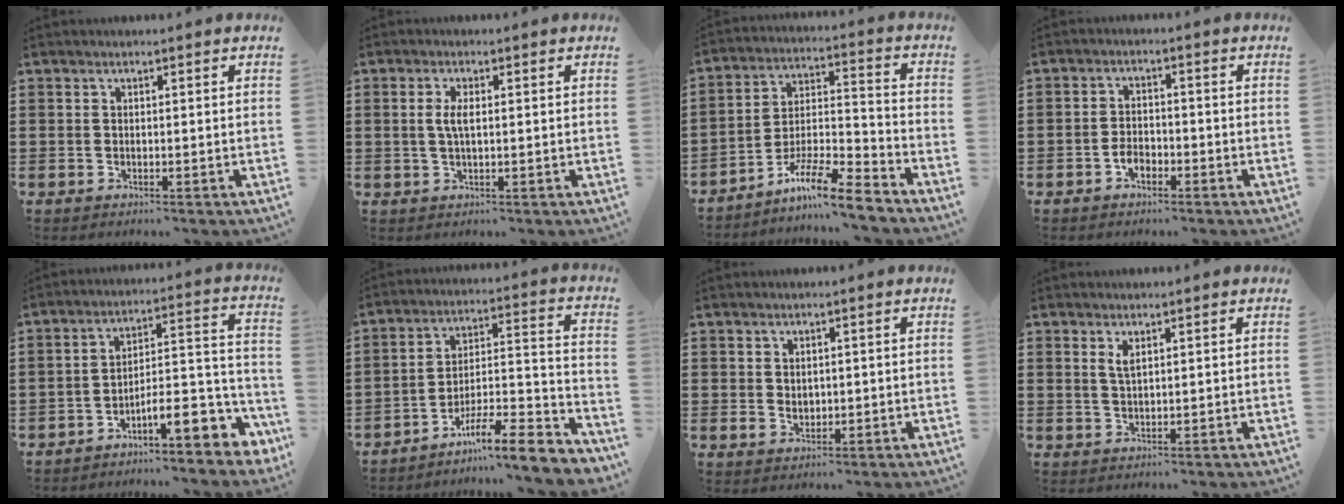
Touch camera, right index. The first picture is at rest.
{"total": 2.8, "force": [0.4, 1.0, 2.6], "torque": [-0.053, 0.004, 0.005]}
{"total": 10.0, "force": [-8.4, 0.8, 5.4], "torque": [-0.091, 0.019, -0.160]}
{"total": 2.5, "force": [-1.5, 1.4, 1.5], "torque": [-0.030, 0.003, -0.030]}
{"total": 8.6, "force": [-5.2, 2.6, 6.3], "torque": [-0.082, -0.010, -0.098]}
{"total": 9.2, "force": [-7.6, 0.8, 5.1], "torque": [-0.071, 0.010, -0.146]}
{"total": 1.7, "force": [0.6, 1.4, 0.8], "torque": [-0.019, 0.007, 0.011]}
{"total": 2.0, "force": [1.2, 0.6, 1.5], "torque": [-0.033, 0.002, 0.020]}